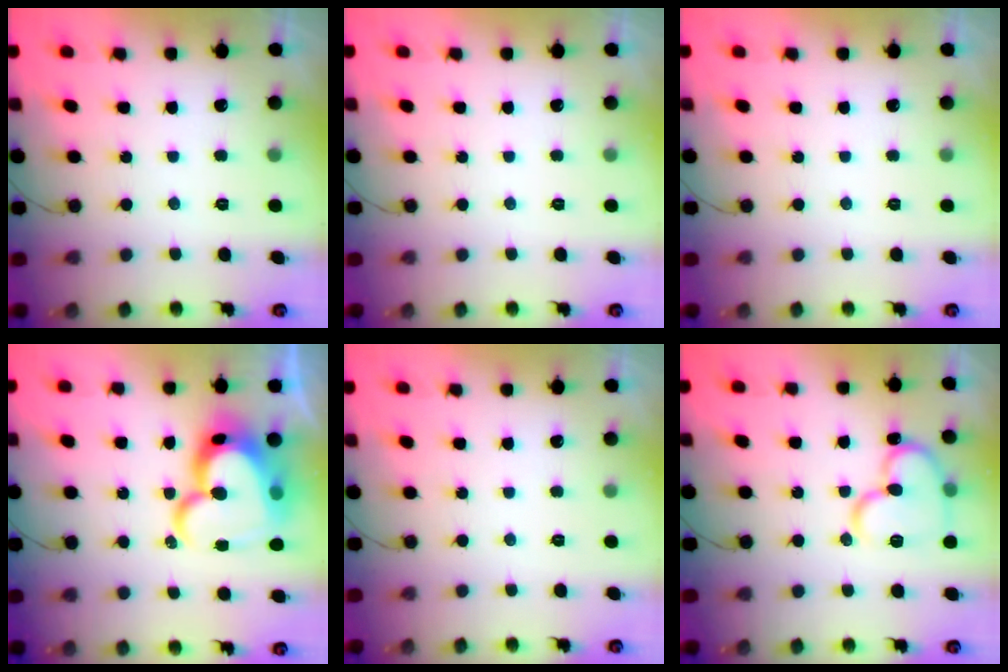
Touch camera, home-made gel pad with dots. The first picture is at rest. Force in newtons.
{"total": 0.0}
{"total": 0.0}
{"total": 24.2, "press": 24.2, "slide": 1.6}
{"total": 0.0}
{"total": 14.5, "press": 14.3, "slide": 2.1}